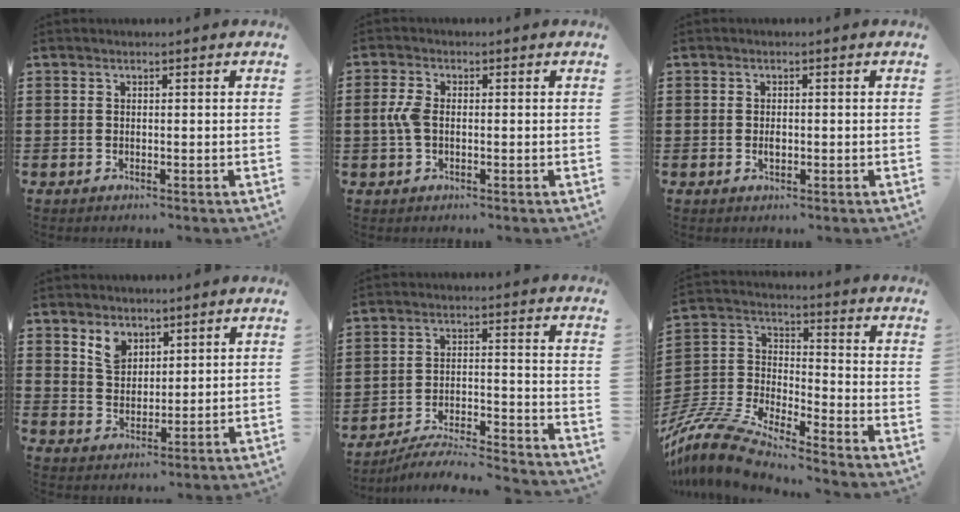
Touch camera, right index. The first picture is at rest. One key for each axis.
{"total": 3.9, "fx": -0.3, "fy": 2.1, "fz": 3.2, "tx": -0.092, "ty": -0.005, "tz": -0.015}
{"total": 1.2, "fx": -0.1, "fy": 0.8, "fz": 1.0, "tx": -0.019, "ty": 0.003, "tz": -0.003}
{"total": 4.7, "fx": 3.2, "fy": 3.0, "fz": 1.5, "tx": -0.035, "ty": 0.007, "tz": 0.060}
{"total": 5.9, "fx": -5.5, "fy": 0.4, "fz": 2.1, "tx": -0.039, "ty": -0.003, "tz": -0.109}
{"total": 9.9, "fx": -9.3, "fy": 1.2, "fz": 3.4, "tx": -0.100, "ty": -0.001, "tz": -0.197}